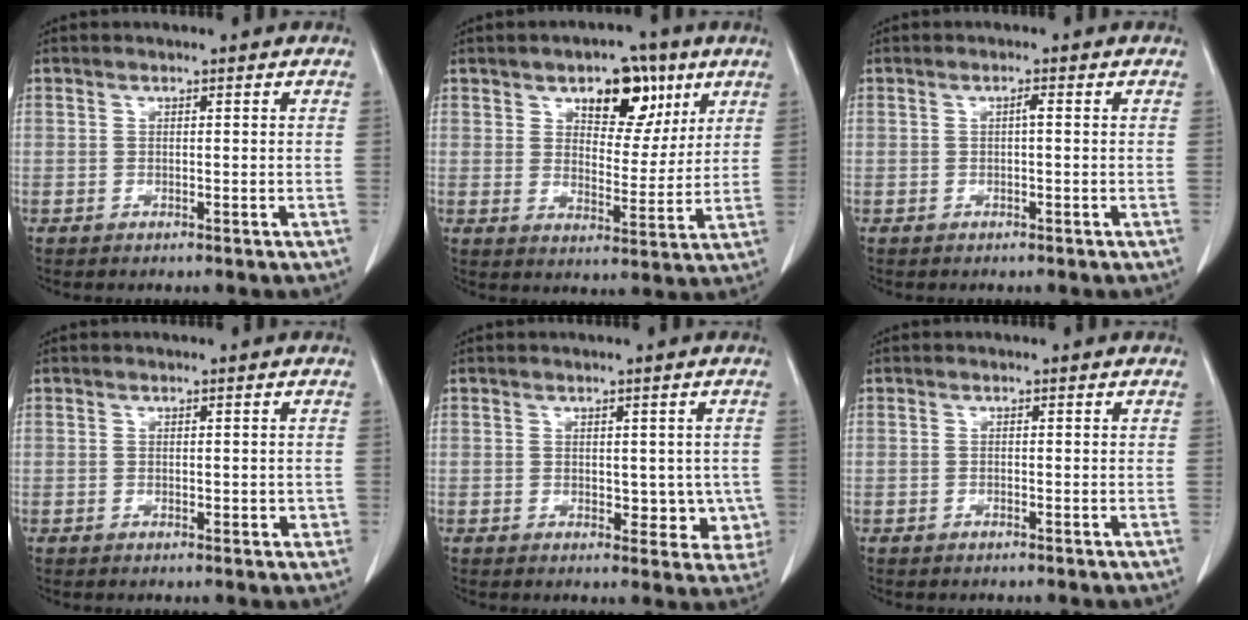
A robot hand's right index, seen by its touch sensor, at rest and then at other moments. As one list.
[{"total": 9.7, "force": [5.3, 5.2, 6.2], "torque": [-0.082, 0.011, 0.082]}, {"total": 0.8, "force": [0.0, 0.1, 0.8], "torque": [-0.014, 0.002, 0.000]}, {"total": 1.8, "force": [-0.2, 1.0, 1.5], "torque": [-0.017, 0.000, 0.001]}, {"total": 5.1, "force": [-0.1, 3.3, 3.9], "torque": [-0.021, 0.002, 0.004]}, {"total": 0.0}]